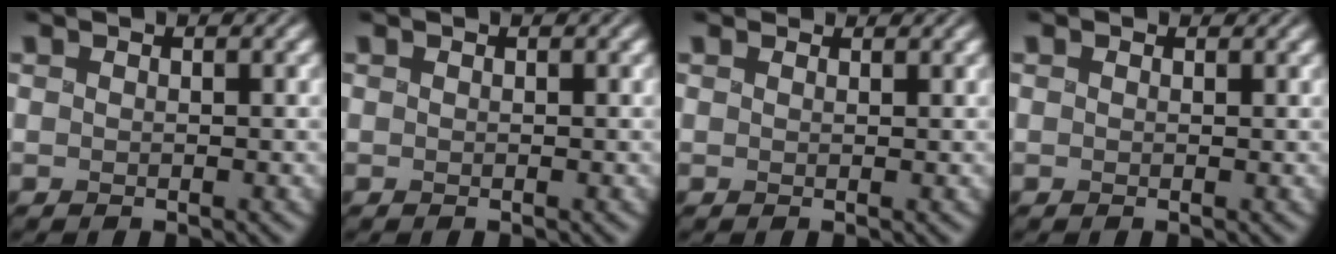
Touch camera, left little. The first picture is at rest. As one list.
[{"total": 0.0}, {"total": 1.7, "force": [1.5, 0.7, 0.4], "torque": [-0.009, -0.001, 0.027]}, {"total": 1.0, "force": [0.7, 0.6, 0.3], "torque": [-0.006, -0.001, 0.010]}]